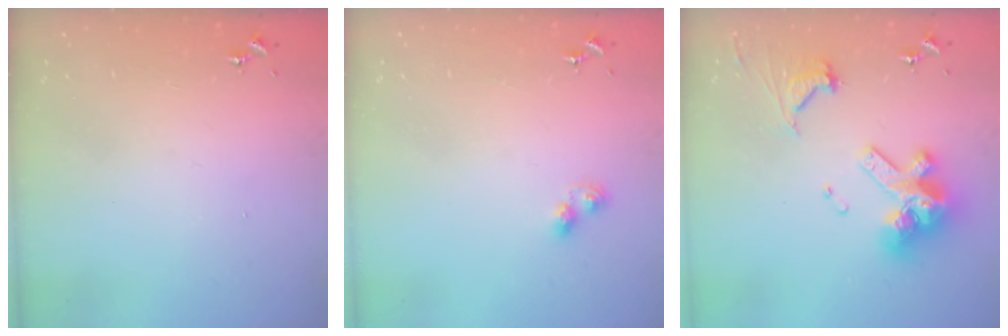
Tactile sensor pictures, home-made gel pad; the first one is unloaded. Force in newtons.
{"total": 2.8, "press": 2.8, "slide": 0.5}
{"total": 18.7, "press": 18.5, "slide": 2.2}